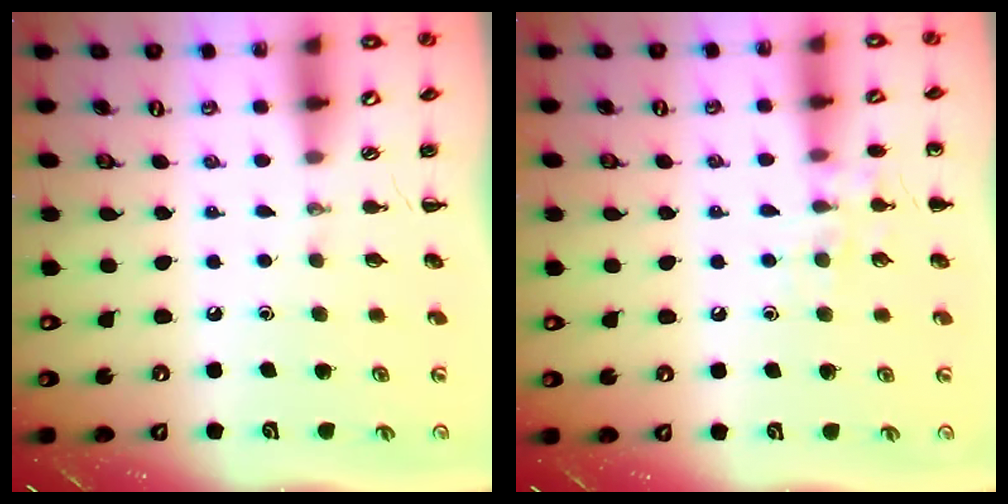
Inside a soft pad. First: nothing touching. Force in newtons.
{"total": 7.6, "press": 7.5, "slide": 1.2}